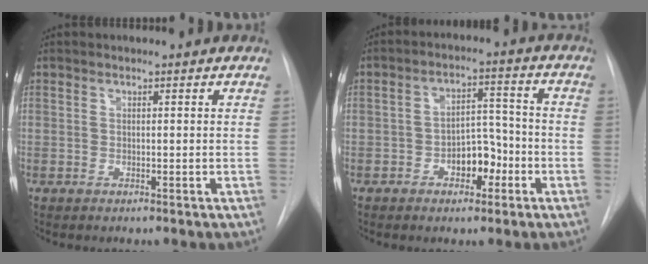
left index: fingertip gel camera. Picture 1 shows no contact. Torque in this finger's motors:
{"motor_torque": [0.23, -0.12, 0.08, 0.05]}